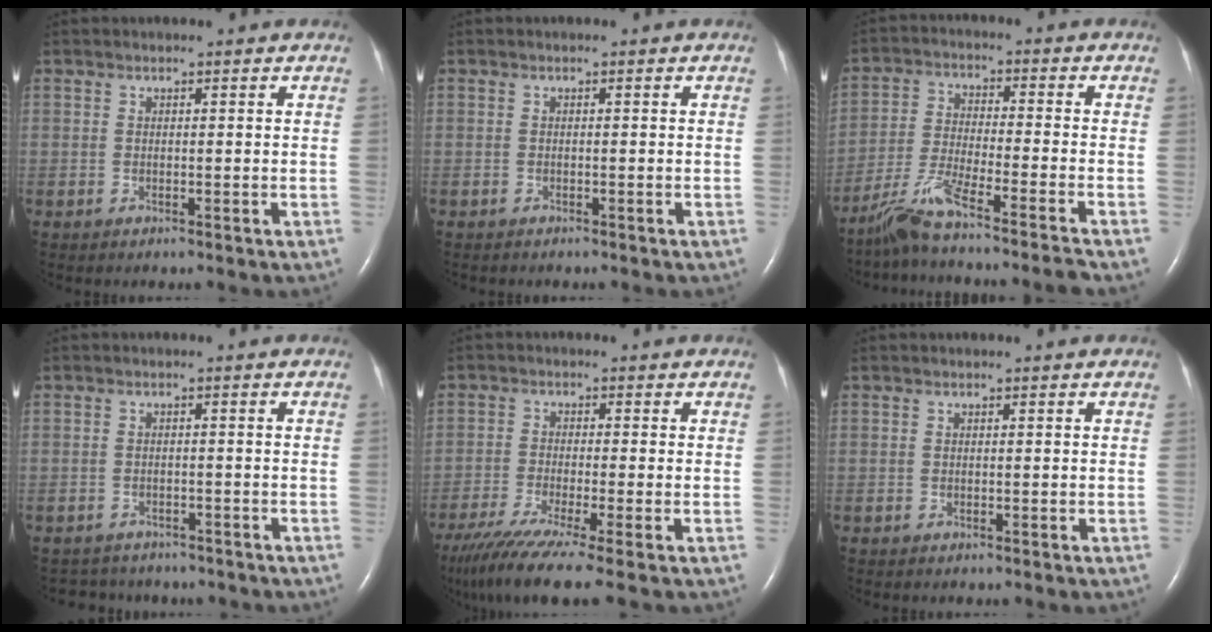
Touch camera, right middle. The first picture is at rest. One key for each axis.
{"total": 0.5, "fx": -0.5, "fy": 0.1, "fz": 0.2, "tx": -0.011, "ty": -0.003, "tz": -0.007}
{"total": 10.8, "fx": -9.2, "fy": -1.9, "fz": 5.3, "tx": -0.093, "ty": -0.018, "tz": -0.161}
{"total": 7.0, "fx": -6.0, "fy": 3.4, "fz": 1.2, "tx": -0.022, "ty": 0.007, "tz": -0.068}
{"total": 11.6, "fx": -8.5, "fy": -0.4, "fz": 7.8, "tx": -0.134, "ty": -0.034, "tz": -0.143}
{"total": 0.0}